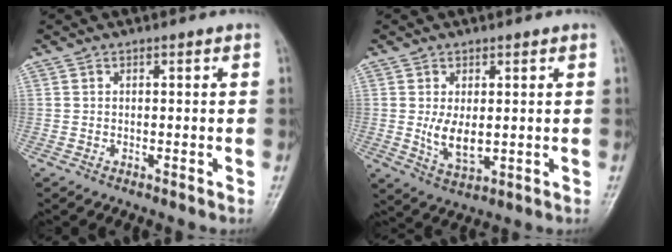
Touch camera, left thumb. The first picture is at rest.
{"total": 5.7, "force": [0.6, 3.0, 4.8], "torque": [-0.078, -0.017, 0.023]}